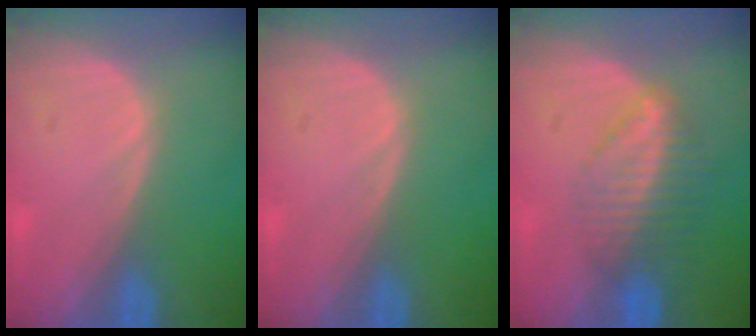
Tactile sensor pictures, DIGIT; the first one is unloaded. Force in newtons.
{"total": 0.0}
{"total": 7.0, "press": 6.0, "slide": 3.6}